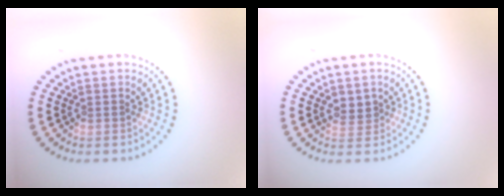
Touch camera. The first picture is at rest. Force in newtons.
{"total": 1.8, "press": 1.7, "slide": 0.8}